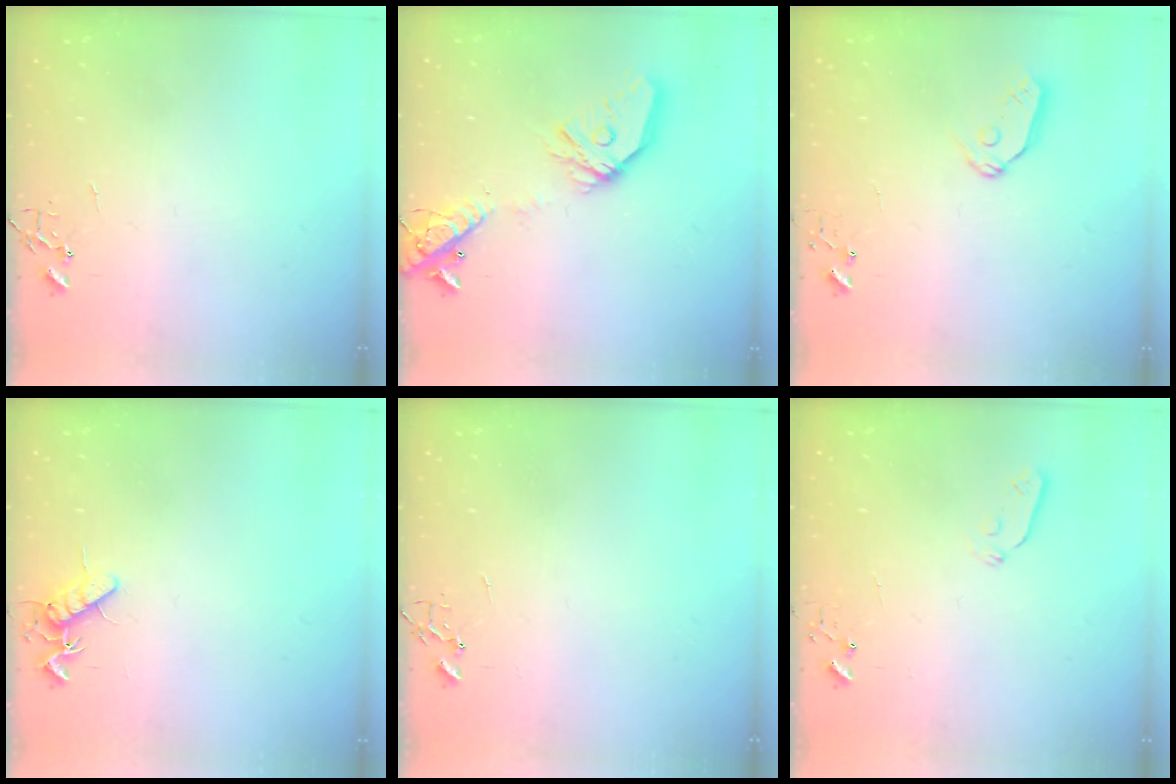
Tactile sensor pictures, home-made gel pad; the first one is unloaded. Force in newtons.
{"total": 18.0, "press": 17.8, "slide": 3.1}
{"total": 7.7, "press": 7.7, "slide": 0.7}
{"total": 8.3, "press": 8.2, "slide": 1.0}
{"total": 0.0}
{"total": 4.0, "press": 3.8, "slide": 0.9}